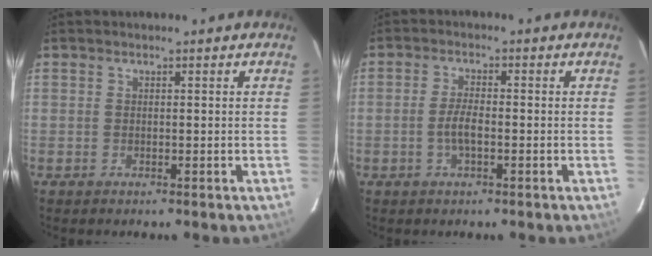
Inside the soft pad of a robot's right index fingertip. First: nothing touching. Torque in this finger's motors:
{"motor_torque": [0.71, -0.38, 0.34, 0.11]}